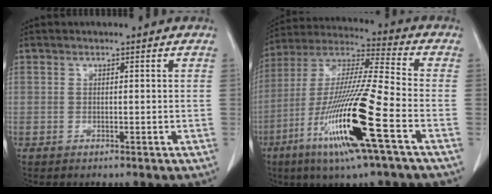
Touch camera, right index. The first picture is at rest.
{"total": 19.3, "force": [-7.7, 0.0, 17.7], "torque": [-0.378, -0.033, -0.150]}